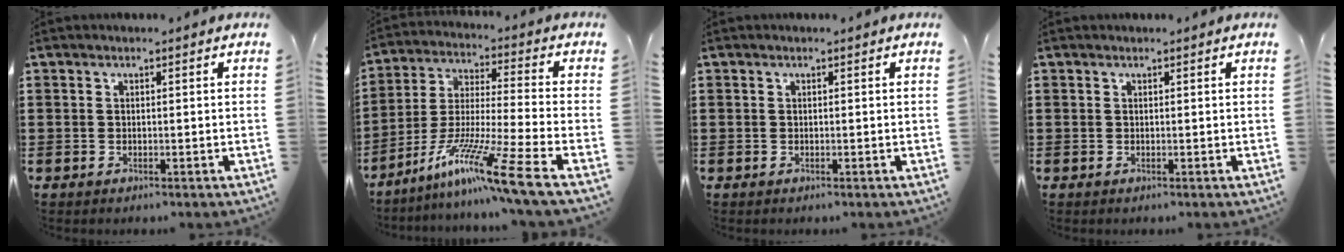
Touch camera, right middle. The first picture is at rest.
{"total": 12.8, "force": [-9.0, -0.7, 9.1], "torque": [-0.180, -0.009, -0.178]}
{"total": 0.0}
{"total": 0.0}